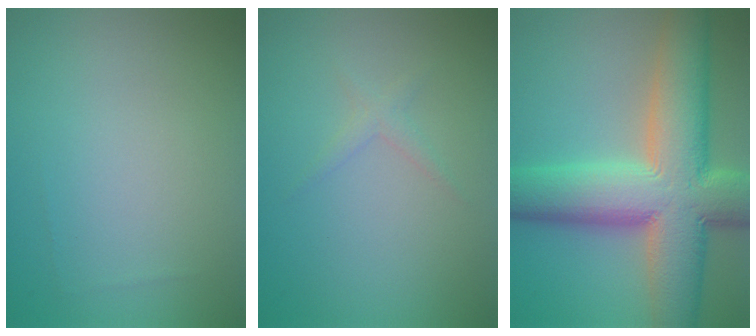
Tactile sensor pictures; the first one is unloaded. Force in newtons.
{"total": 1.0, "press": 1.0, "slide": 0.0}
{"total": 13.4, "press": 13.3, "slide": 1.3}